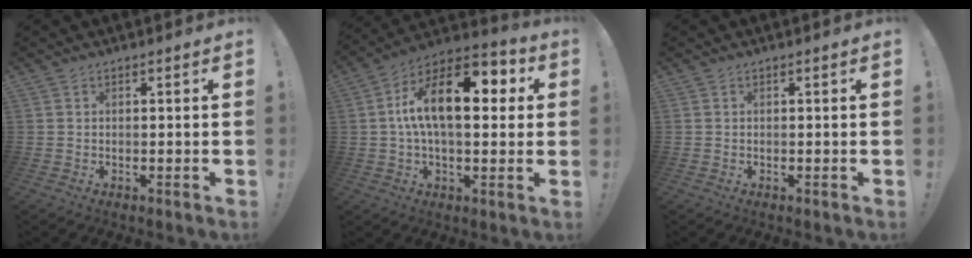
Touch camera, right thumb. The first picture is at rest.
{"total": 17.8, "force": [3.2, 8.4, 15.4], "torque": [-0.258, -0.002, 0.043]}
{"total": 0.0}